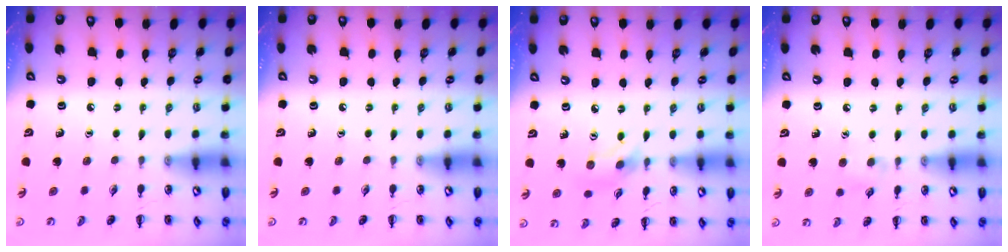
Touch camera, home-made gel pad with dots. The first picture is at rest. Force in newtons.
{"total": 0.0}
{"total": 2.7, "press": 2.6, "slide": 0.6}
{"total": 4.1, "press": 3.7, "slide": 1.6}